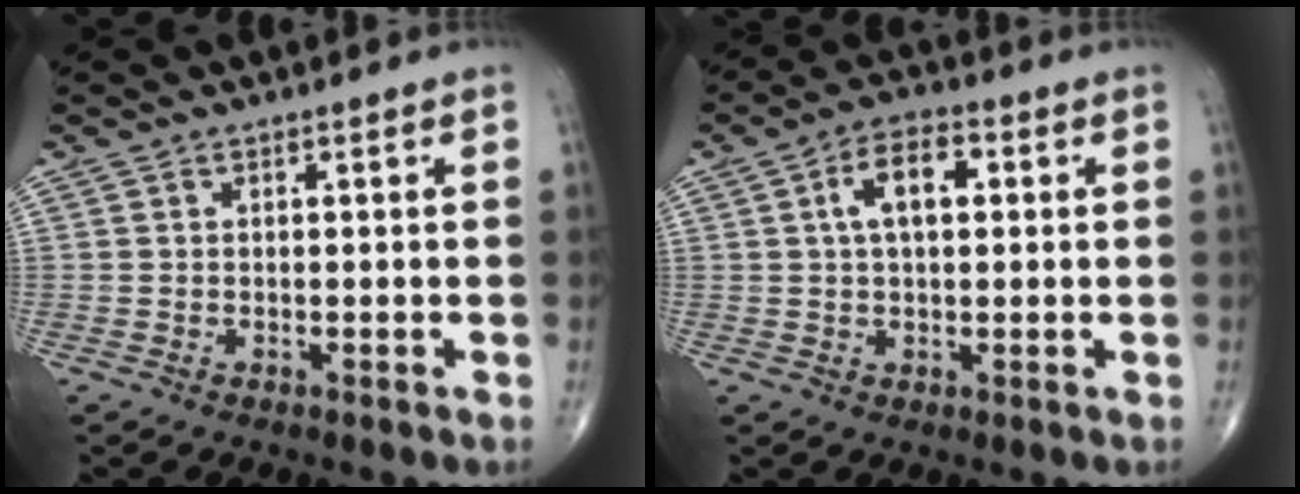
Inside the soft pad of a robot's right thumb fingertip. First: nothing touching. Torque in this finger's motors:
{"motor_torque": [0.22, 2.09, 0.82, -0.01, 0.05]}